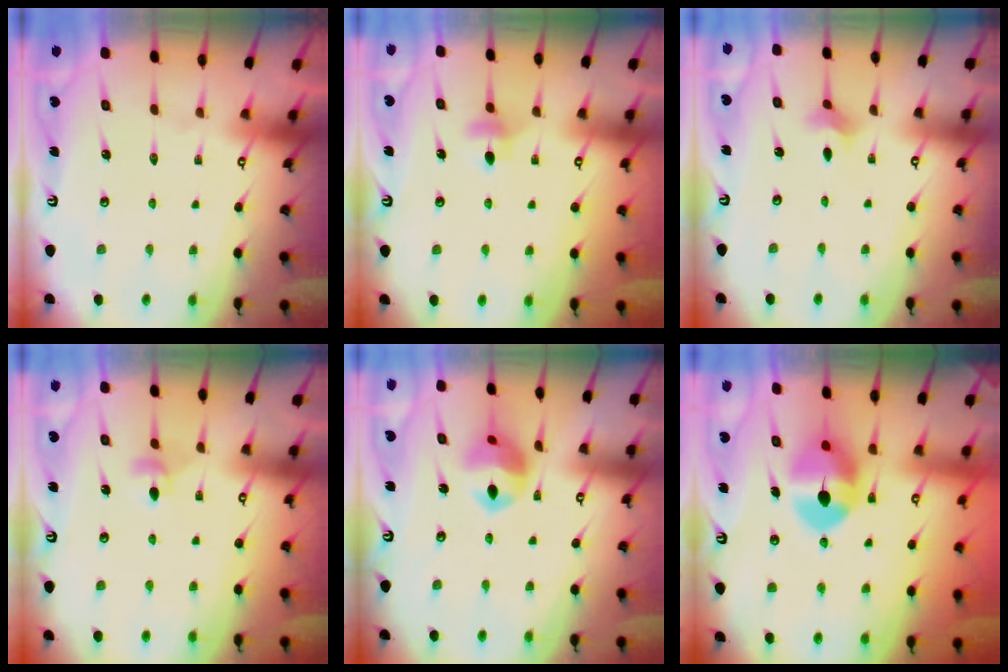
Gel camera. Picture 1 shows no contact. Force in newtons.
{"total": 5.0, "press": 4.9, "slide": 0.7}
{"total": 2.3, "press": 2.2, "slide": 0.4}
{"total": 3.5, "press": 3.4, "slide": 0.8}
{"total": 11.2, "press": 11.1, "slide": 1.4}
{"total": 9.4, "press": 9.3, "slide": 1.0}